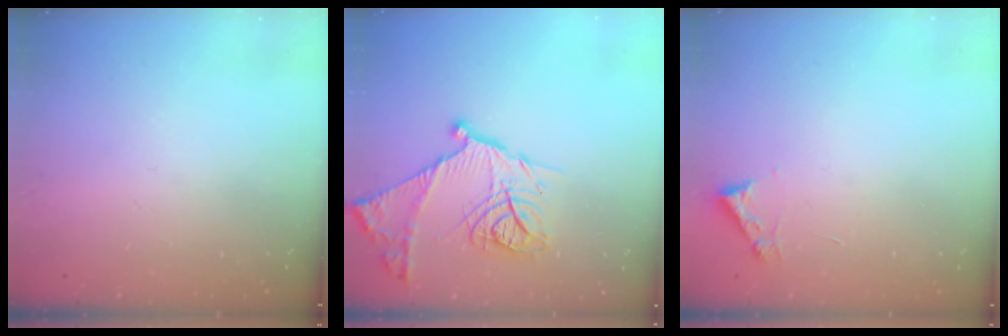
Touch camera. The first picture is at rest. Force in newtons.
{"total": 18.1, "press": 18.0, "slide": 1.6}
{"total": 2.7, "press": 2.7, "slide": 0.3}